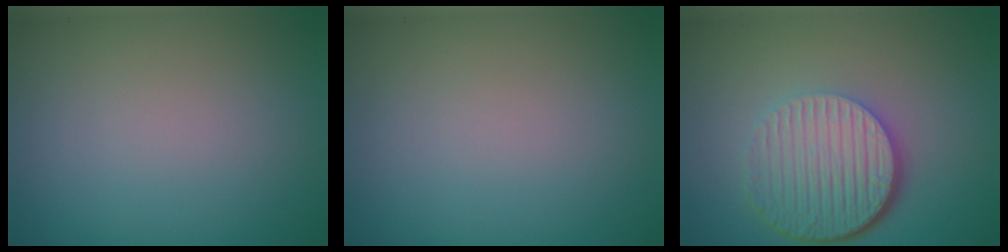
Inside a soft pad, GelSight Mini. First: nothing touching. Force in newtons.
{"total": 0.0}
{"total": 6.3, "press": 4.3, "slide": 4.6}